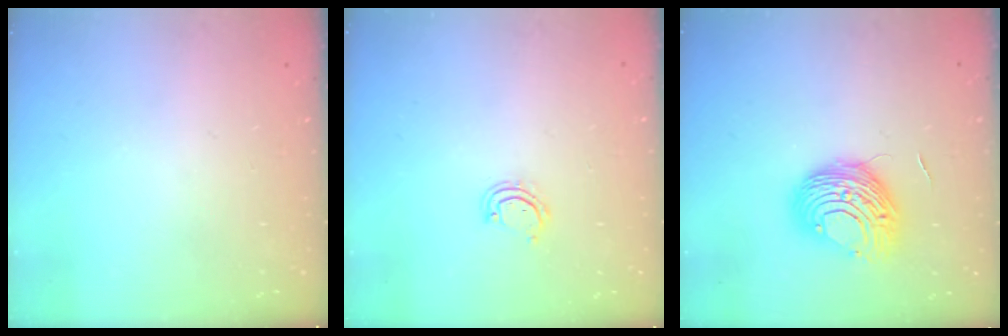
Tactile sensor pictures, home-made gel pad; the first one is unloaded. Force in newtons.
{"total": 3.8, "press": 3.8, "slide": 0.2}
{"total": 10.4, "press": 10.4, "slide": 0.2}